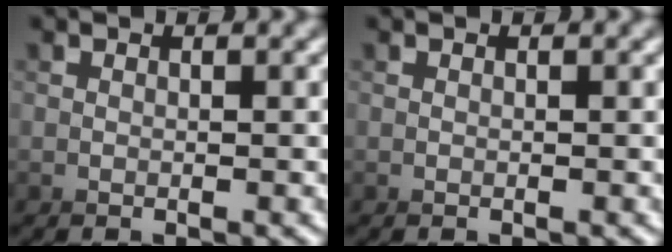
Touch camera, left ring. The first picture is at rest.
{"total": 0.0}